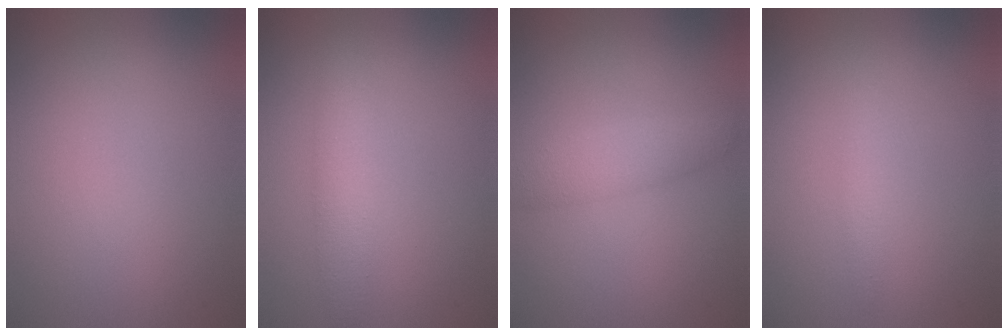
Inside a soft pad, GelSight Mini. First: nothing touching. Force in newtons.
{"total": 2.4, "press": 2.4, "slide": 0.1}
{"total": 2.5, "press": 2.5, "slide": 0.1}
{"total": 1.2, "press": 1.2, "slide": 0.0}